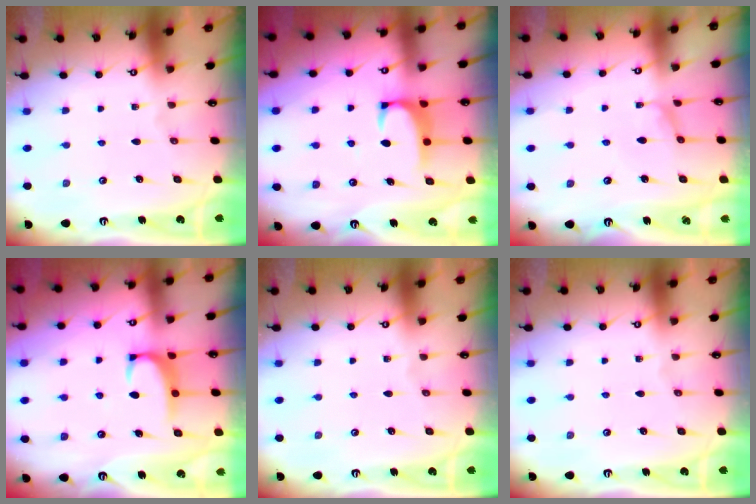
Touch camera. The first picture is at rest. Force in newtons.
{"total": 1.6, "press": 1.6, "slide": 0.4}
{"total": 0.9, "press": 0.8, "slide": 0.4}
{"total": 2.1, "press": 2.1, "slide": 0.6}
{"total": 0.0}
{"total": 0.0}